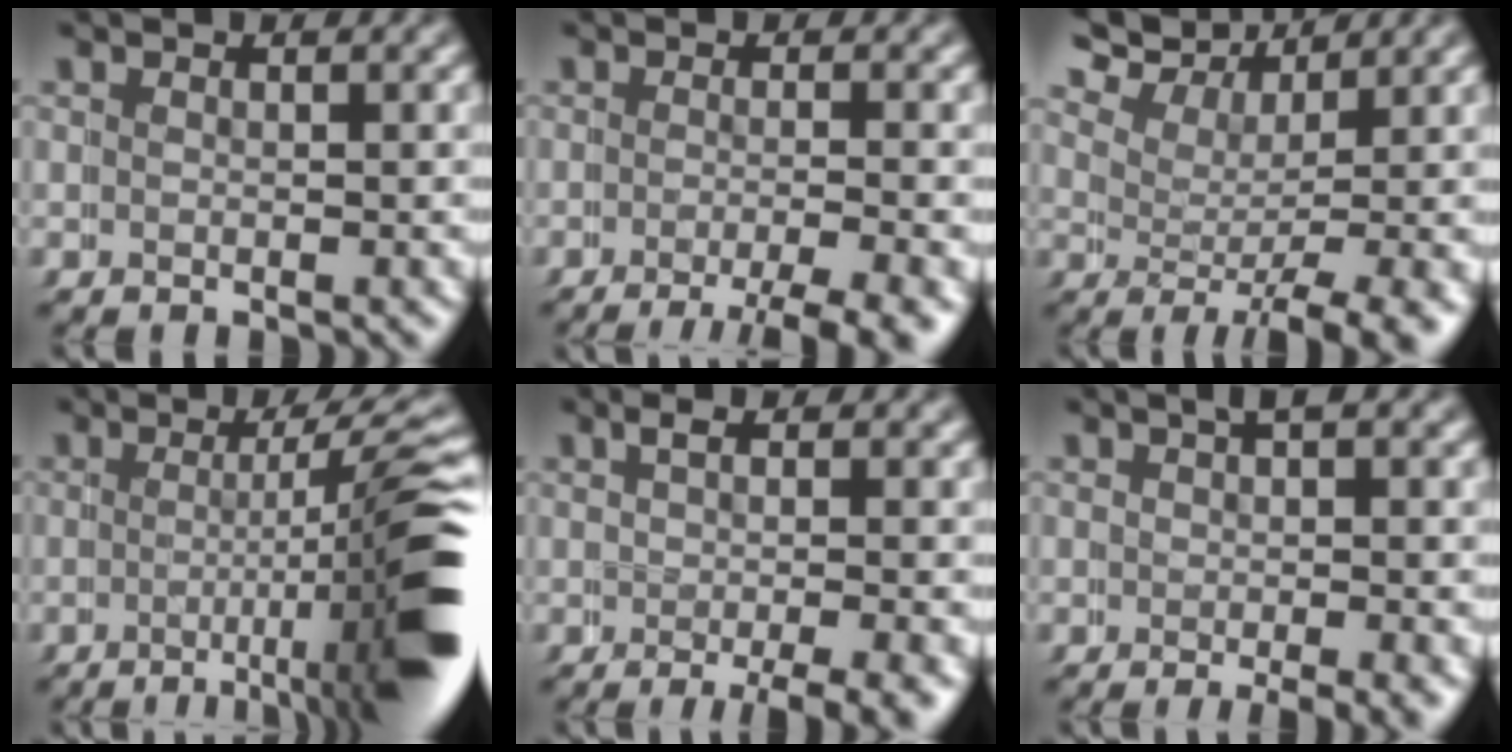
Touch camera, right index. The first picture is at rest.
{"total": 4.5, "force": [-2.9, 0.6, 3.4], "torque": [-0.039, -0.003, -0.048]}
{"total": 6.0, "force": [3.4, 2.5, 4.3], "torque": [-0.078, 0.016, 0.043]}
{"total": 9.8, "force": [-2.3, 1.5, 9.4], "torque": [-0.117, 0.001, -0.037]}
{"total": 4.0, "force": [-1.3, 1.2, 3.6], "torque": [-0.041, 0.006, -0.025]}
{"total": 3.1, "force": [-0.2, 0.9, 3.0], "torque": [-0.029, 0.013, -0.012]}